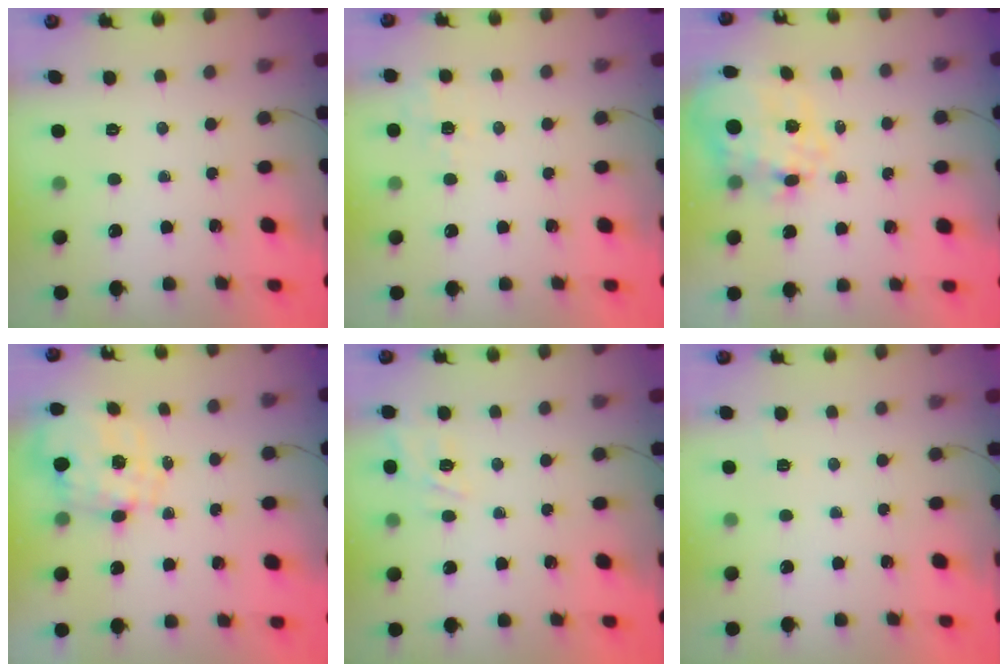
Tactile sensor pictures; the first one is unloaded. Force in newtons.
{"total": 2.0, "press": 1.2, "slide": 1.6}
{"total": 10.8, "press": 10.5, "slide": 2.7}
{"total": 2.1, "press": 1.8, "slide": 1.1}
{"total": 5.0, "press": 4.9, "slide": 1.3}
{"total": 3.9, "press": 3.7, "slide": 1.3}